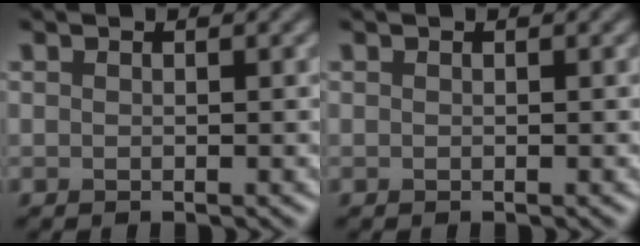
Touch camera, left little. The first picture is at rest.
{"total": 0.0}